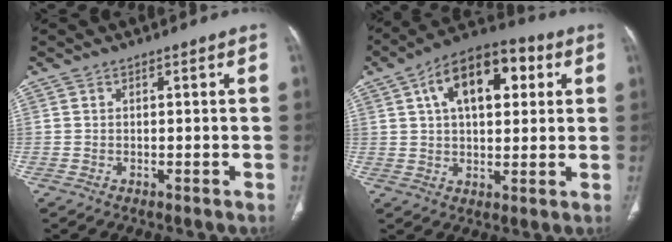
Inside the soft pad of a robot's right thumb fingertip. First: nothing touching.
{"total": 15.9, "force": [5.2, 8.5, 12.3], "torque": [-0.168, 0.015, 0.077]}